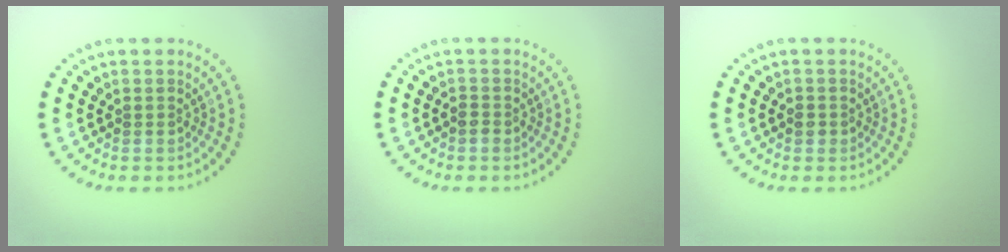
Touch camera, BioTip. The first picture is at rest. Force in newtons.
{"total": 0.9, "press": 0.8, "slide": 0.4}
{"total": 1.0, "press": 0.9, "slide": 0.4}